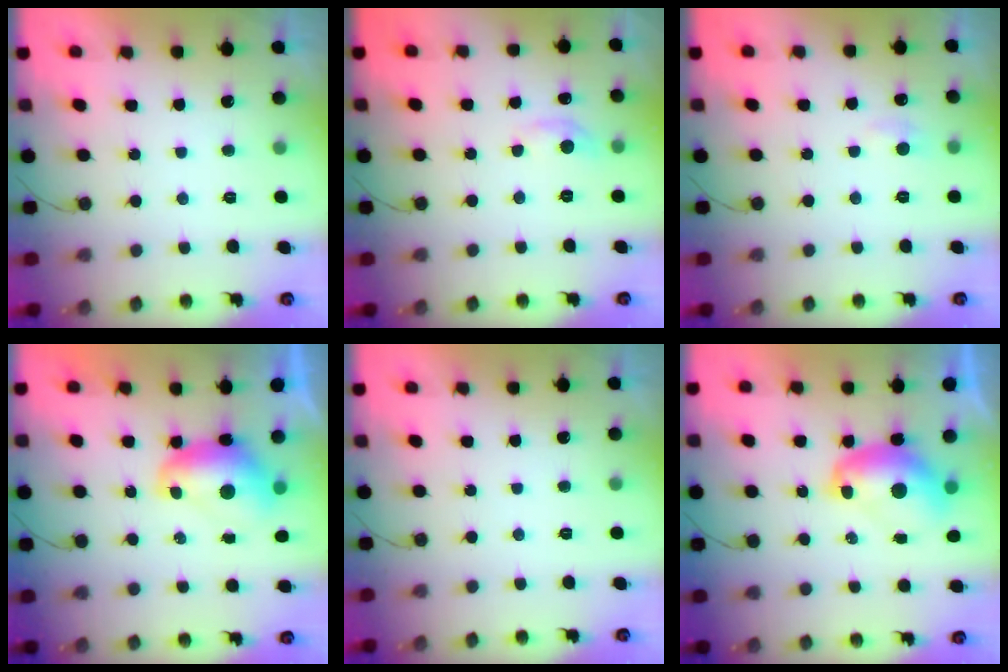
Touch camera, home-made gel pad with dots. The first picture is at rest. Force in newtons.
{"total": 5.9, "press": 5.9, "slide": 0.5}
{"total": 5.6, "press": 5.5, "slide": 0.7}
{"total": 8.5, "press": 8.4, "slide": 0.9}
{"total": 0.0}
{"total": 9.5, "press": 9.5, "slide": 1.1}